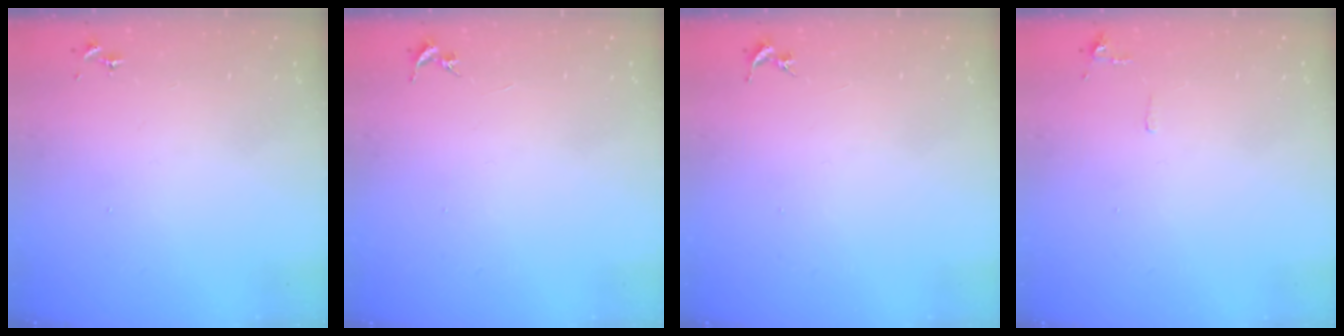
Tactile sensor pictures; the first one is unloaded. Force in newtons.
{"total": 0.0}
{"total": 0.0}
{"total": 5.0, "press": 5.0, "slide": 0.8}